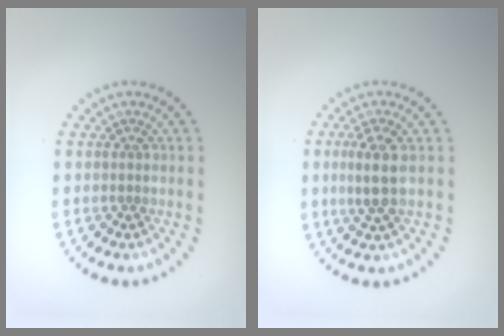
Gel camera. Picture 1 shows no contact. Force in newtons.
{"total": 2.9, "press": 2.7, "slide": 1.1}